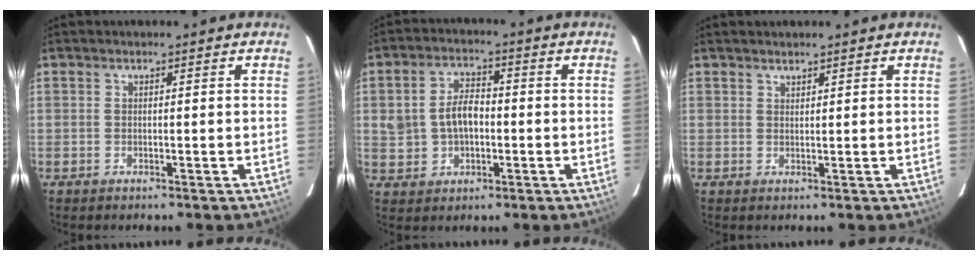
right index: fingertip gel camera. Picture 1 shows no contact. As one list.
[{"total": 7.4, "force": [-0.3, 5.1, 5.4], "torque": [-0.110, 0.015, 0.005]}, {"total": 1.2, "force": [1.1, 0.2, 0.2], "torque": [-0.004, 0.002, 0.021]}]